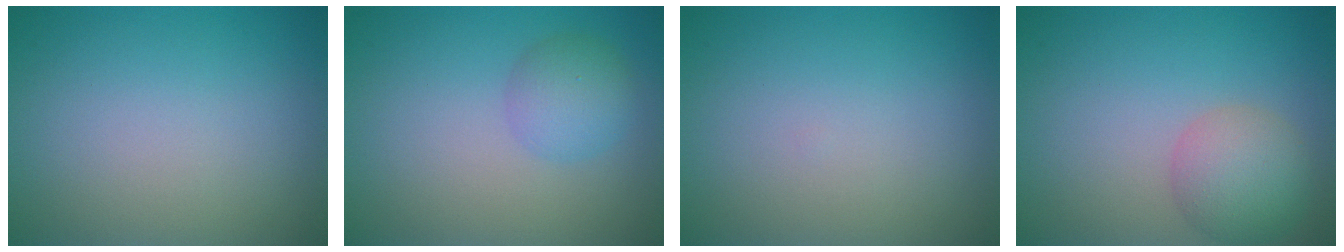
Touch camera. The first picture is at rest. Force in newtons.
{"total": 2.8, "press": 2.8, "slide": 0.1}
{"total": 0.0}
{"total": 4.1, "press": 4.1, "slide": 0.3}